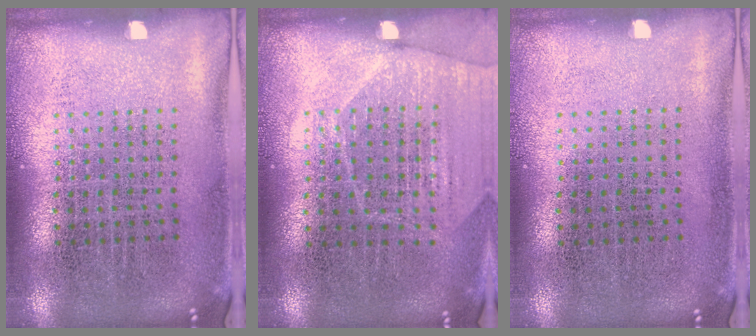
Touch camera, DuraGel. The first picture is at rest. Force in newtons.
{"total": 1.7, "press": 1.6, "slide": 0.5}
{"total": 0.0}